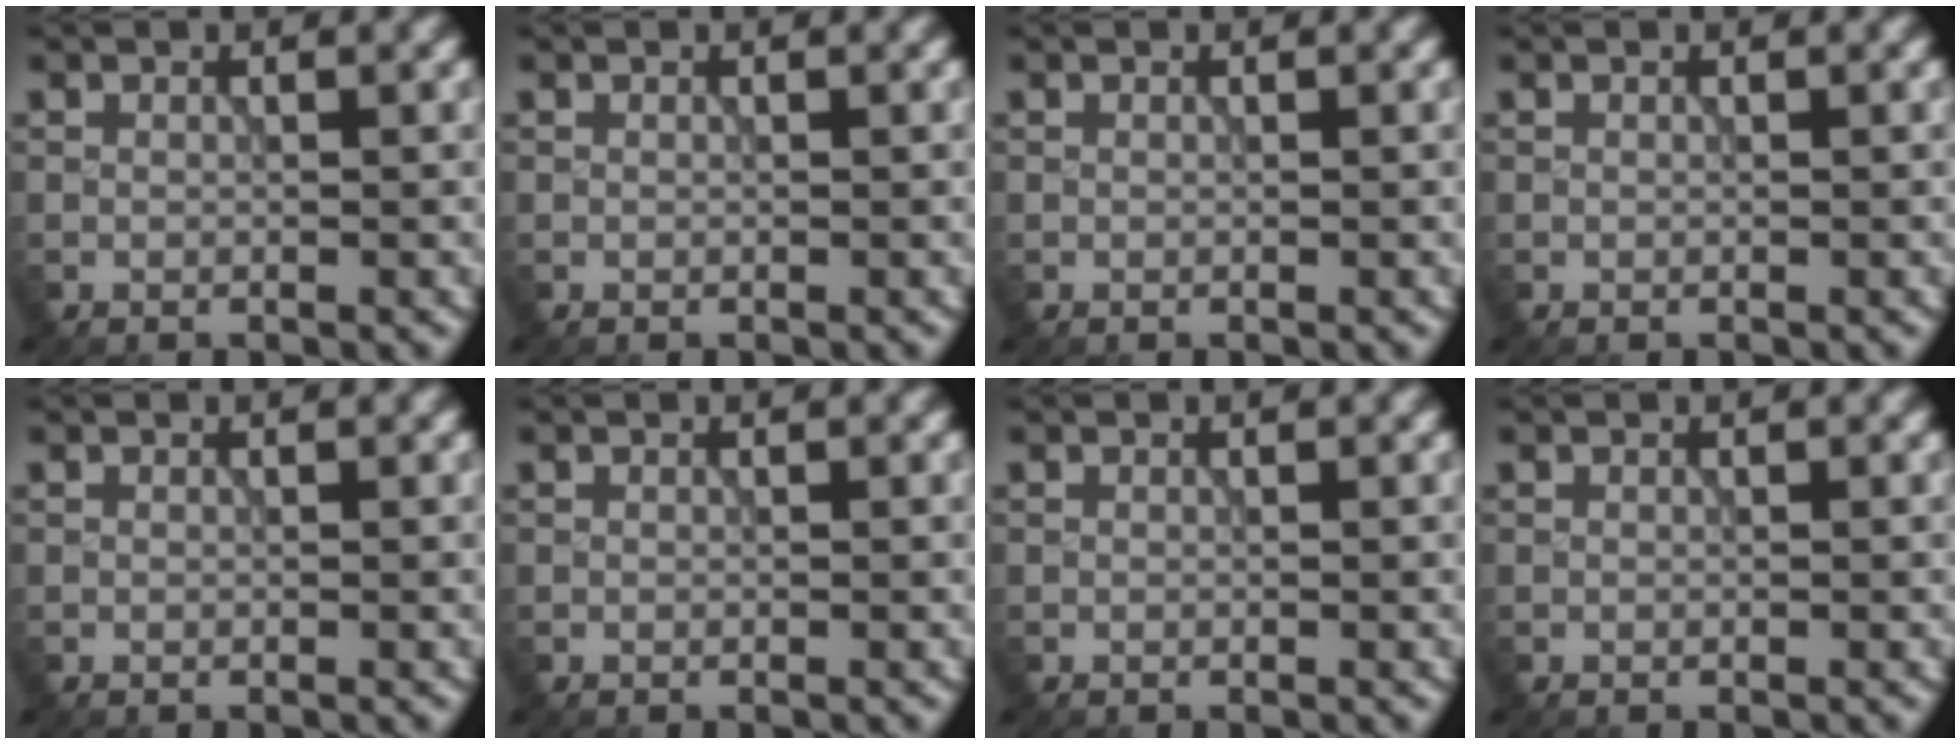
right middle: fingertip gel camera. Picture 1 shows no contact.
{"total": 0.0}
{"total": 0.0}
{"total": 0.0}
{"total": 0.0}
{"total": 0.0}
{"total": 0.0}
{"total": 0.0}